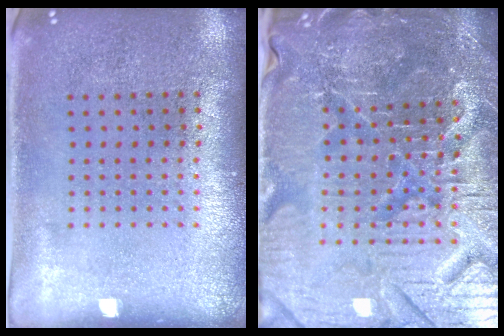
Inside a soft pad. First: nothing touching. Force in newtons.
{"total": 5.6, "press": 5.3, "slide": 1.7}